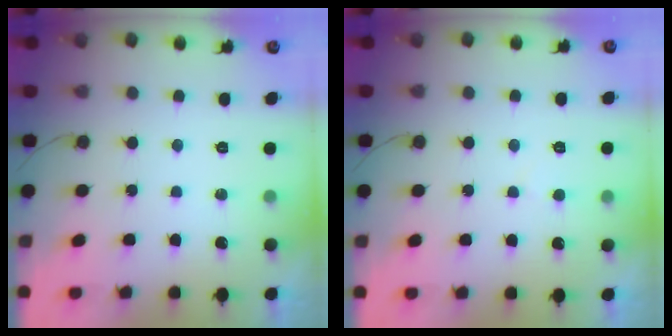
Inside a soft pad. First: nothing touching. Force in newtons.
{"total": 3.0, "press": 3.0, "slide": 0.3}